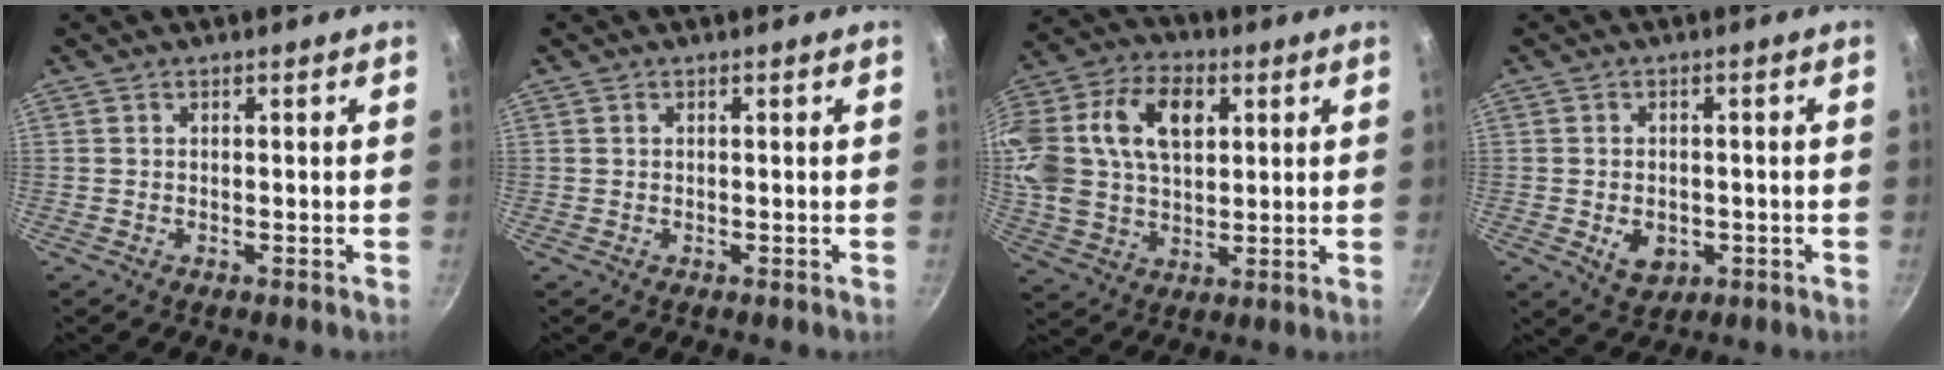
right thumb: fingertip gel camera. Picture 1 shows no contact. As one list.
[{"total": 0.0}, {"total": 25.4, "force": [7.4, 17.2, 17.2], "torque": [-0.383, 0.029, 0.127]}, {"total": 5.5, "force": [-1.4, 4.0, 3.5], "torque": [-0.039, 0.003, -0.011]}]